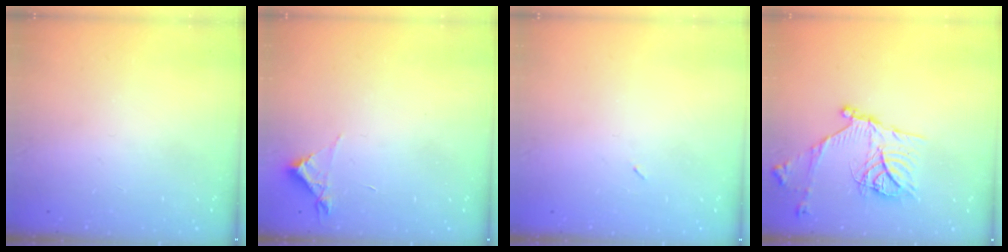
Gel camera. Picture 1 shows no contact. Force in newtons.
{"total": 4.4, "press": 4.4, "slide": 0.4}
{"total": 2.2, "press": 2.1, "slide": 0.9}
{"total": 18.1, "press": 18.0, "slide": 1.7}